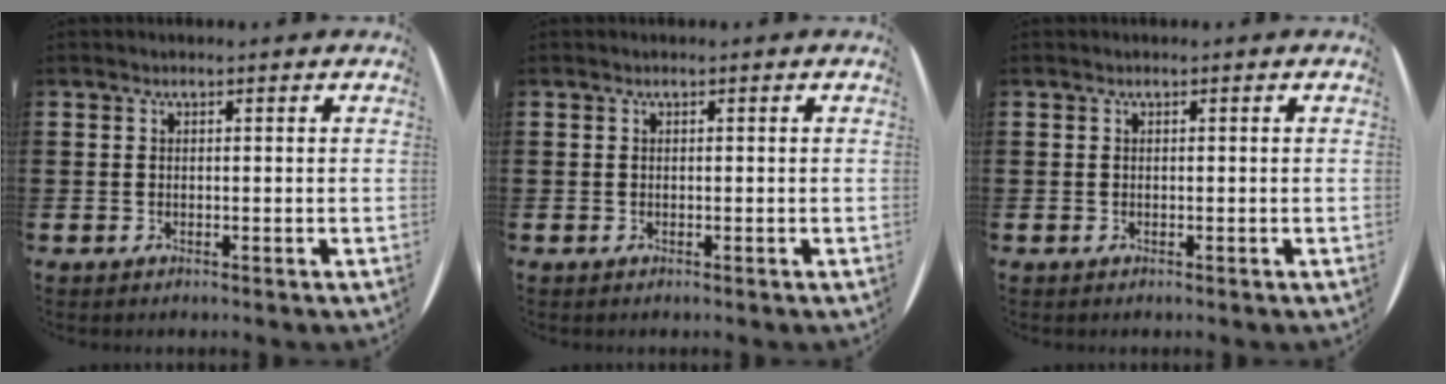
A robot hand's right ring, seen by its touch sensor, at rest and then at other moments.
{"total": 0.0}
{"total": 0.0}